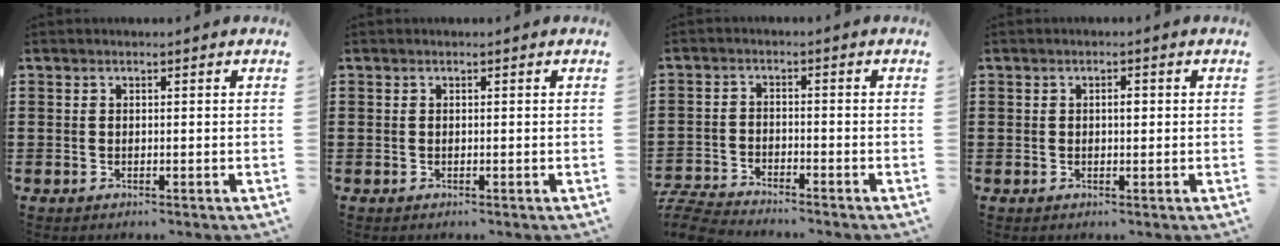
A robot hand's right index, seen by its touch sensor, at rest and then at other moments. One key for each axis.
{"total": 0.0}
{"total": 4.5, "fx": -4.5, "fy": 0.3, "fz": 0.5, "tx": -0.030, "ty": -0.005, "tz": -0.098}
{"total": 1.3, "fx": 0.1, "fy": 0.5, "fz": 1.2, "tx": -0.023, "ty": 0.004, "tz": 0.000}